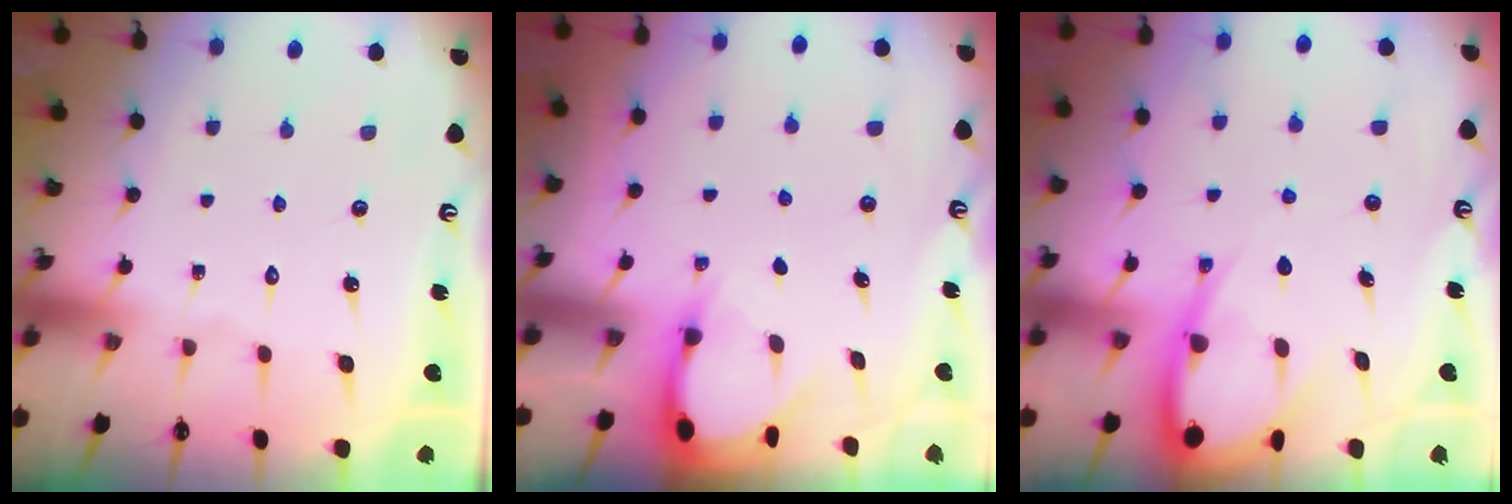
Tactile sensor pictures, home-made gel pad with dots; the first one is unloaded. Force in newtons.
{"total": 3.0, "press": 2.9, "slide": 0.2}
{"total": 8.5, "press": 8.5, "slide": 0.9}